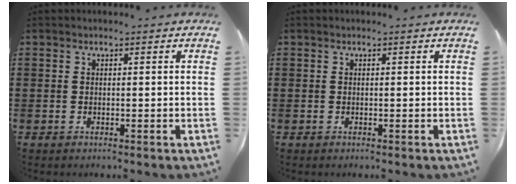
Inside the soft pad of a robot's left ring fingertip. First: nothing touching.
{"total": 0.0}